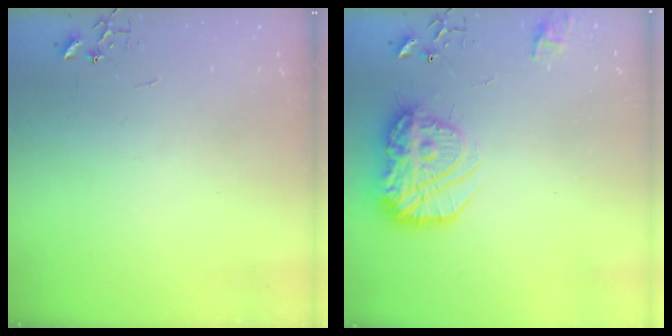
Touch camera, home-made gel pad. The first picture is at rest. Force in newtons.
{"total": 17.7, "press": 17.7, "slide": 1.2}